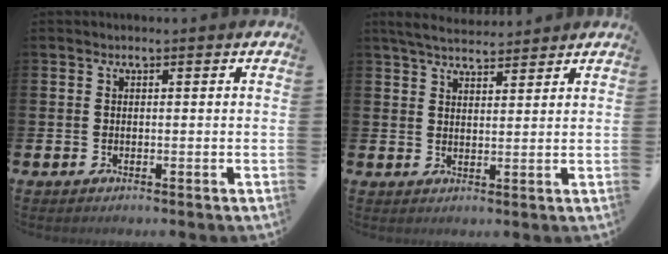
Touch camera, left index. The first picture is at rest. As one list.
[{"total": 4.9, "force": [4.6, 1.0, 1.4], "torque": [-0.039, -0.016, 0.084]}]